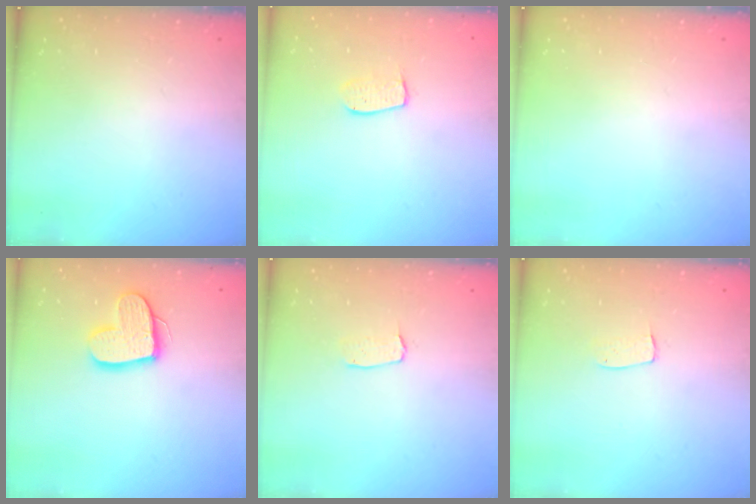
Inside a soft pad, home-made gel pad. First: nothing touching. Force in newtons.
{"total": 6.7, "press": 6.7, "slide": 0.5}
{"total": 0.0}
{"total": 13.7, "press": 13.6, "slide": 1.1}
{"total": 2.9, "press": 2.9, "slide": 0.2}
{"total": 5.2, "press": 5.2, "slide": 0.3}